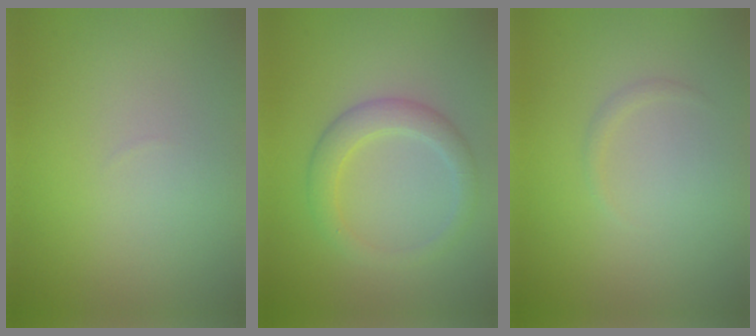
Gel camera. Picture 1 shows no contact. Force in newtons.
{"total": 2.8, "press": 2.8, "slide": 0.1}
{"total": 0.5, "press": 0.5, "slide": 0.0}